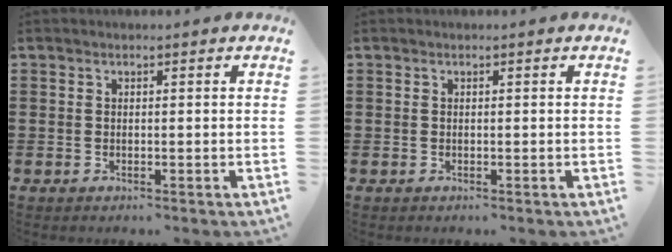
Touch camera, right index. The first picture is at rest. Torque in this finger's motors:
{"motor_torque": [0.00, 0.00, 0.00, 0.00]}